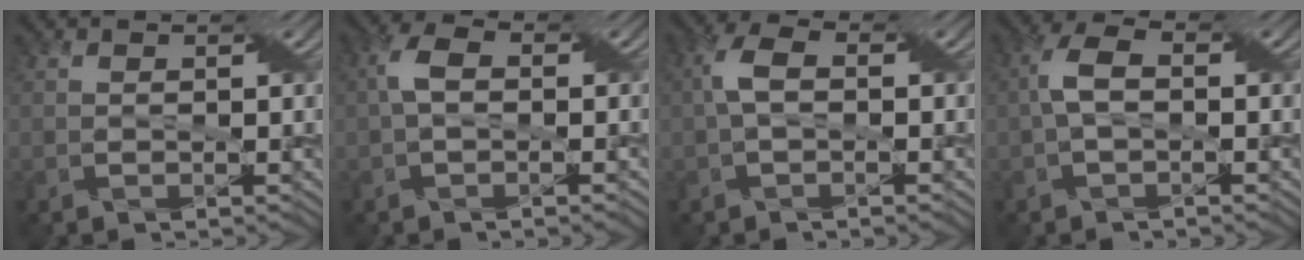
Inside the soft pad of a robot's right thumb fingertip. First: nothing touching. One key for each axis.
{"total": 3.5, "fx": -0.1, "fy": 2.0, "fz": 2.8, "tx": -0.064, "ty": 0.013, "tz": -0.006}
{"total": 3.8, "fx": 0.0, "fy": 2.0, "fz": 3.2, "tx": -0.076, "ty": 0.014, "tz": -0.004}
{"total": 3.9, "fx": -0.2, "fy": 2.0, "fz": 3.3, "tx": -0.078, "ty": 0.015, "tz": -0.007}